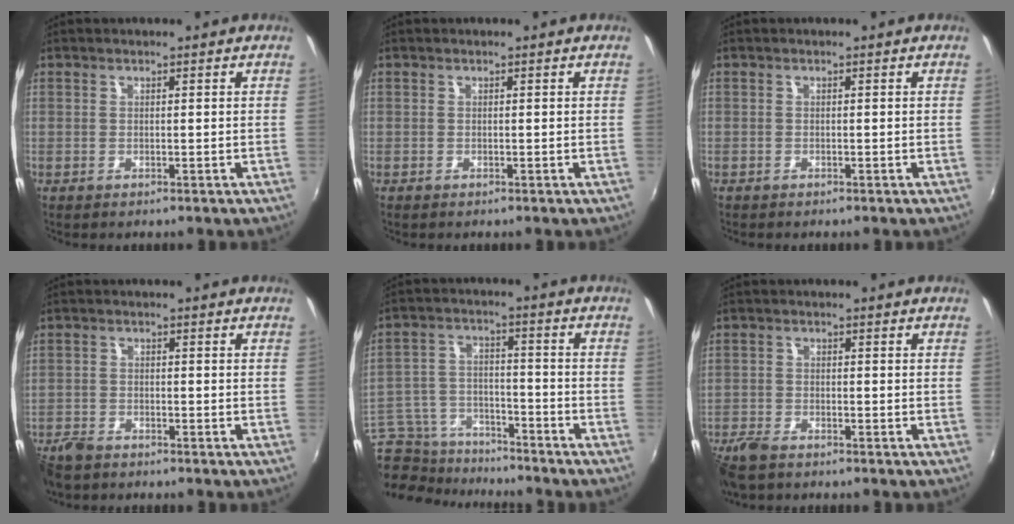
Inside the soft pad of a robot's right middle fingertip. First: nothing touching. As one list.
[{"total": 0.0}, {"total": 0.7, "force": [-0.6, 0.4, 0.0], "torque": [-0.003, 0.000, -0.012]}, {"total": 5.7, "force": [-4.8, 2.2, 2.0], "torque": [-0.062, -0.016, -0.092]}, {"total": 19.2, "force": [-13.6, 9.7, 9.5], "torque": [-0.249, -0.023, -0.223]}, {"total": 6.1, "force": [-5.1, 1.9, 2.8], "torque": [-0.080, -0.022, -0.102]}]